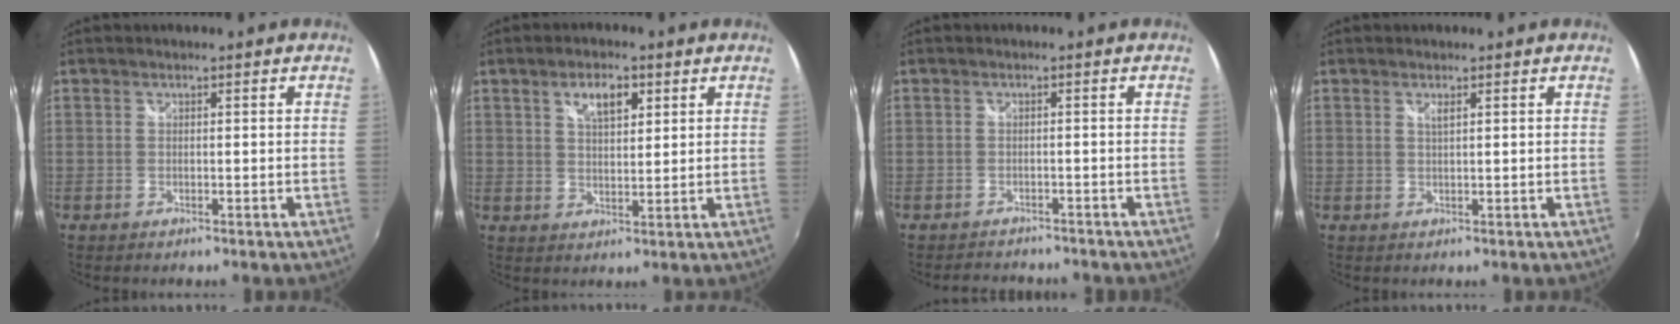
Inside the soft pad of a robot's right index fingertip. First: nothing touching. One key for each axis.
{"total": 5.5, "fx": 2.7, "fy": 2.4, "fz": 4.1, "tx": -0.066, "ty": 0.010, "tz": 0.047}
{"total": 4.9, "fx": -4.5, "fy": 1.6, "fz": 1.2, "tx": -0.029, "ty": -0.006, "tz": -0.064}
{"total": 0.9, "fx": 0.5, "fy": 0.0, "fz": 0.8, "tx": -0.014, "ty": 0.000, "tz": 0.009}